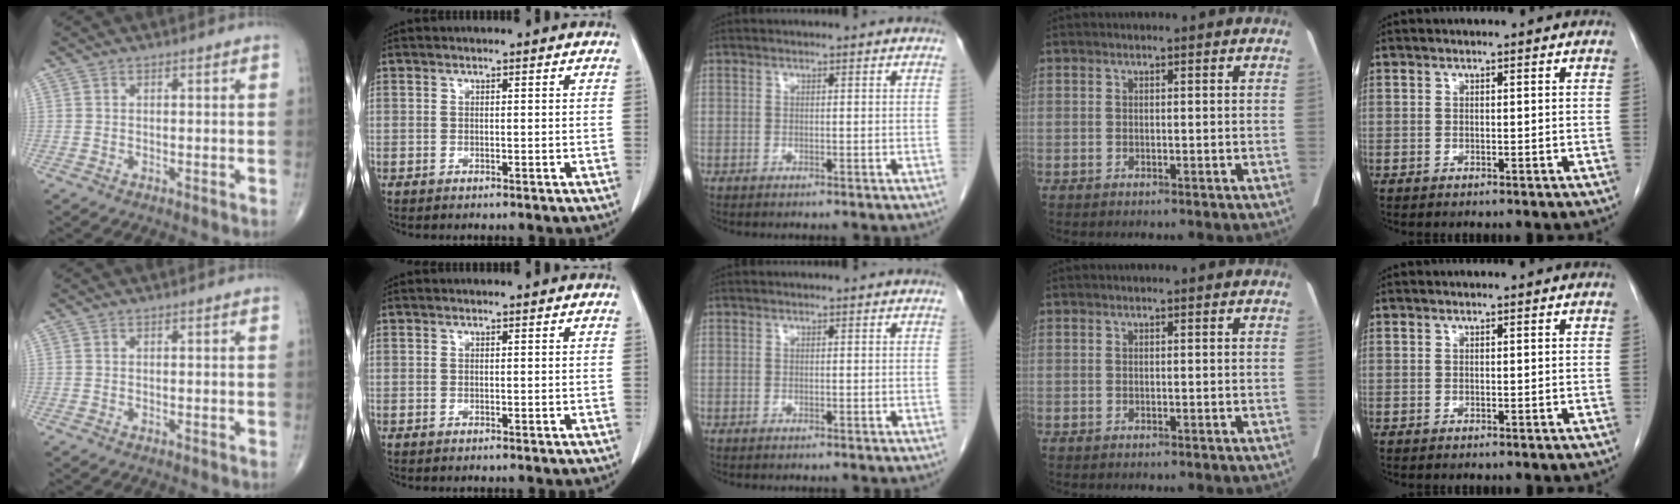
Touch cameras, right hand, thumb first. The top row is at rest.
{}